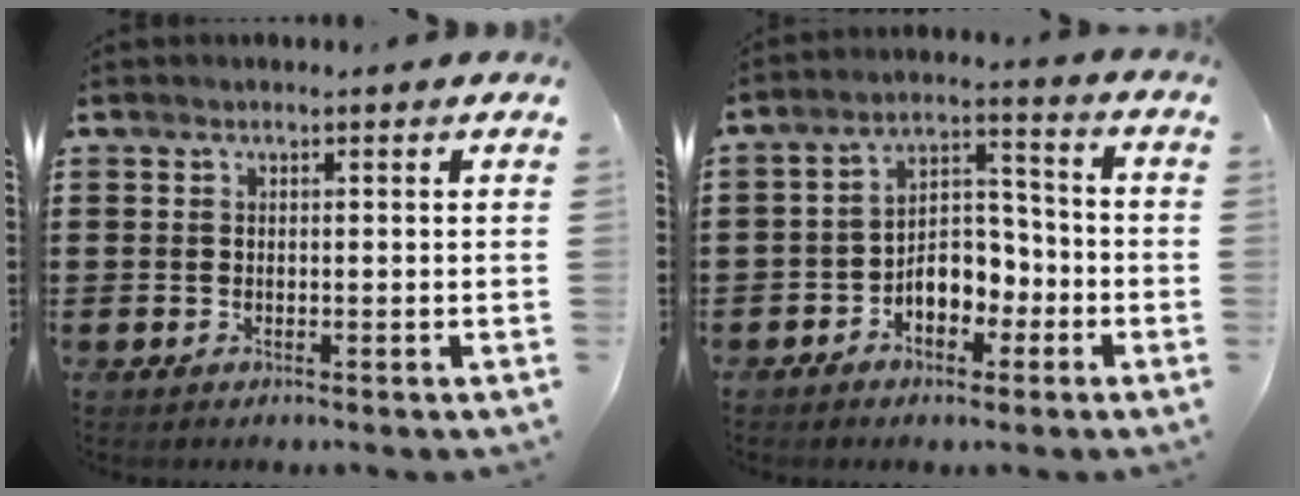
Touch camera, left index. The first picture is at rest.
{"total": 5.7, "force": [-3.1, 3.9, 2.8], "torque": [-0.047, 0.011, -0.061]}